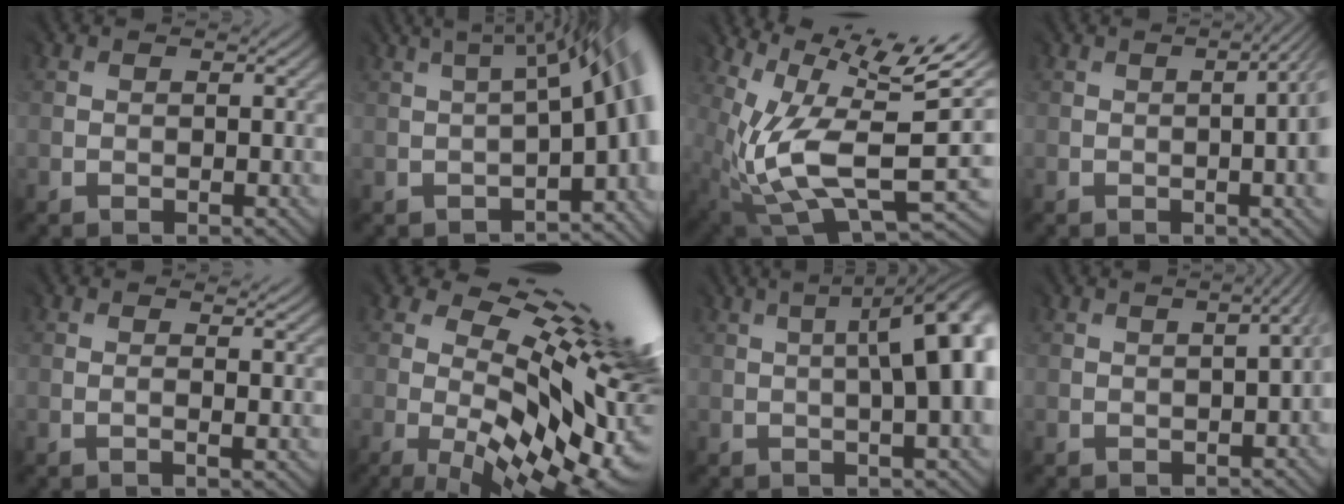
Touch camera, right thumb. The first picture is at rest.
{"total": 10.7, "force": [-0.4, 4.1, 9.9], "torque": [-0.103, 0.012, 0.006]}
{"total": 13.3, "force": [1.6, 5.5, 12.0], "torque": [-0.234, -0.012, 0.039]}
{"total": 8.8, "force": [-1.0, 3.7, 8.0], "torque": [-0.084, -0.003, -0.009]}
{"total": 1.6, "force": [0.5, 0.2, 1.5], "torque": [-0.028, 0.003, 0.008]}
{"total": 17.6, "force": [1.9, 7.9, 15.6], "torque": [-0.236, -0.033, 0.062]}
{"total": 12.4, "force": [0.7, 4.2, 11.6], "torque": [-0.122, 0.014, 0.005]}
{"total": 4.6, "force": [-0.6, 1.9, 4.2], "torque": [-0.021, 0.005, -0.010]}